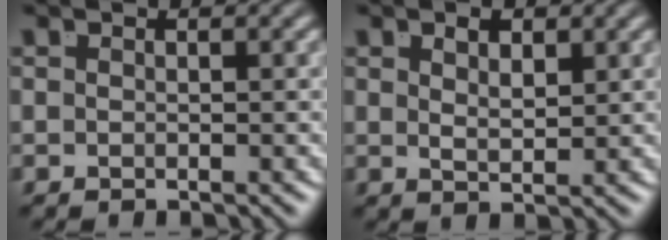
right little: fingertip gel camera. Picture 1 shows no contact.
{"total": 1.8, "force": [0.9, -0.1, 1.5], "torque": [-0.021, -0.012, 0.028]}